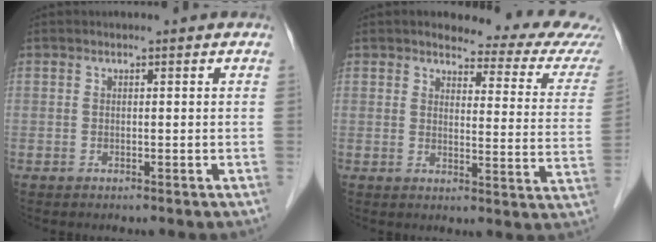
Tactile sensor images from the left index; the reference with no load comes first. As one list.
[{"total": 13.1, "force": [12.0, 2.0, 5.0], "torque": [-0.043, -0.047, 0.110]}]